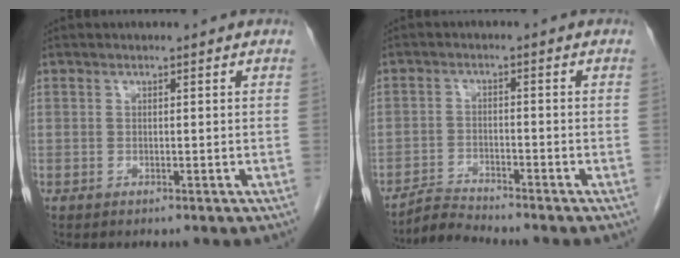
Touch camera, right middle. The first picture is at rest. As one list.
[{"total": 3.5, "force": [-3.4, -0.7, -0.3], "torque": [0.004, -0.017, -0.062]}]